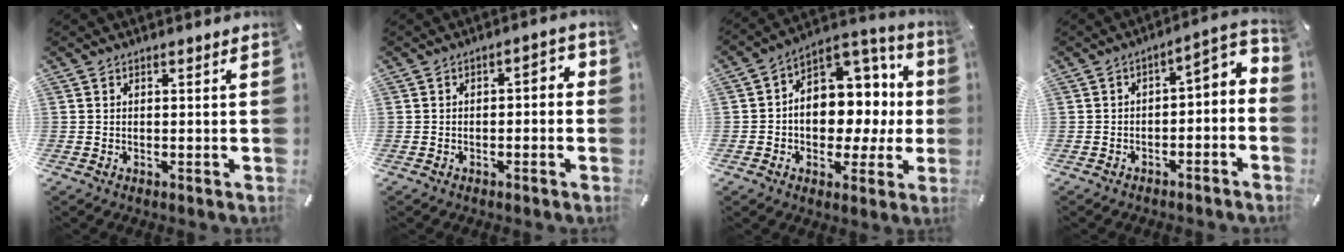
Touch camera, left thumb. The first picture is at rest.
{"total": 3.4, "force": [-1.9, 1.7, 2.2], "torque": [-0.038, 0.018, -0.039]}
{"total": 10.8, "force": [-0.1, 9.3, 5.5], "torque": [-0.061, -0.017, 0.008]}
{"total": 4.7, "force": [-1.6, 2.7, 3.4], "torque": [-0.038, -0.004, -0.040]}